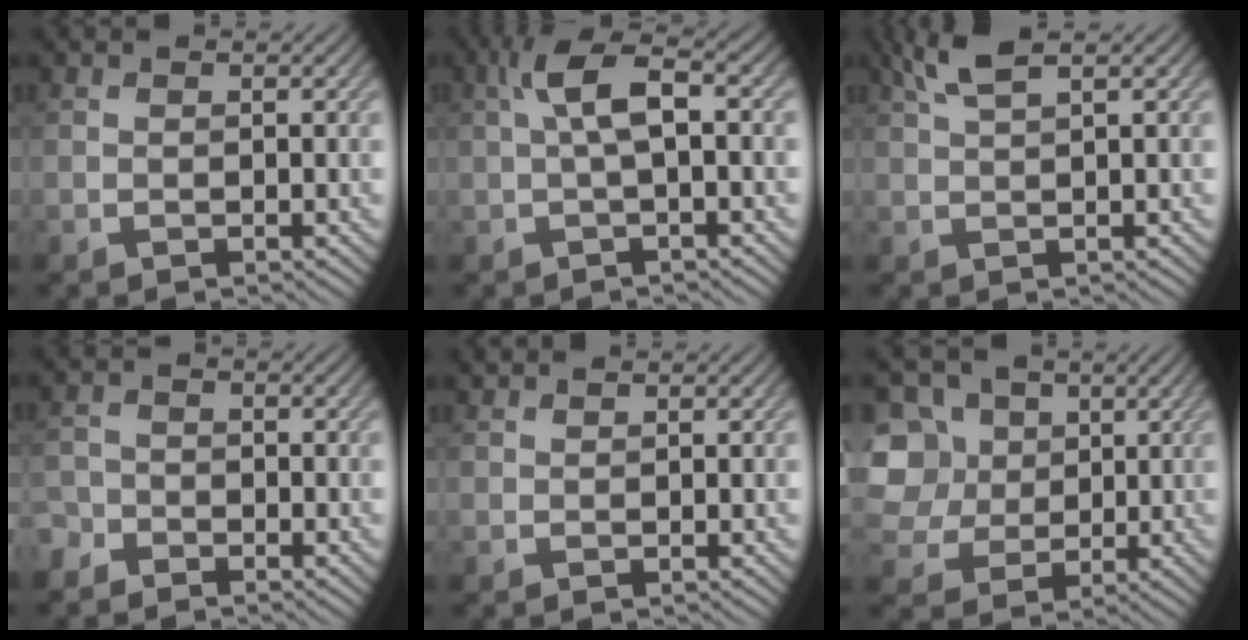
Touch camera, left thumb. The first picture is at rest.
{"total": 5.1, "force": [0.7, 1.4, 4.9], "torque": [-0.096, 0.017, 0.008]}
{"total": 3.9, "force": [2.1, 0.8, 3.2], "torque": [-0.062, 0.017, 0.045]}
{"total": 2.3, "force": [-2.0, 1.0, 0.3], "torque": [-0.007, -0.003, -0.051]}
{"total": 0.9, "force": [0.9, 0.0, 0.1], "torque": [-0.005, 0.004, 0.022]}
{"total": 10.9, "force": [3.5, 9.1, 5.0], "torque": [-0.167, 0.023, 0.066]}